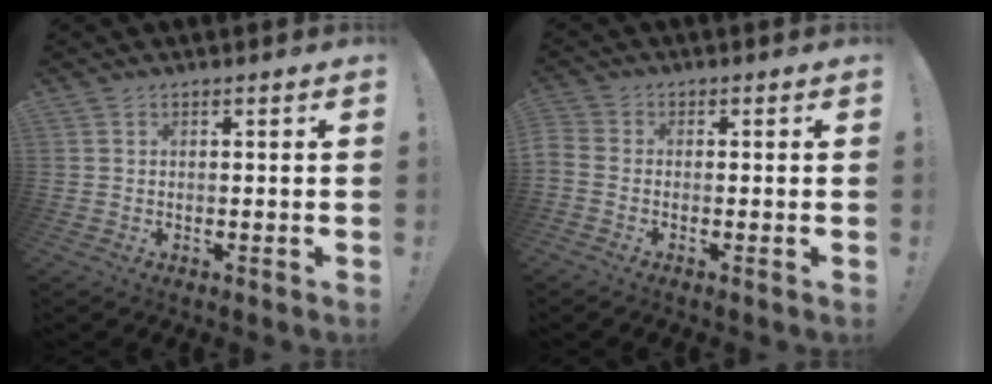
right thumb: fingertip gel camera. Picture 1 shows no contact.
{"total": 1.9, "force": [-1.0, 1.1, 1.2], "torque": [-0.031, 0.006, -0.017]}